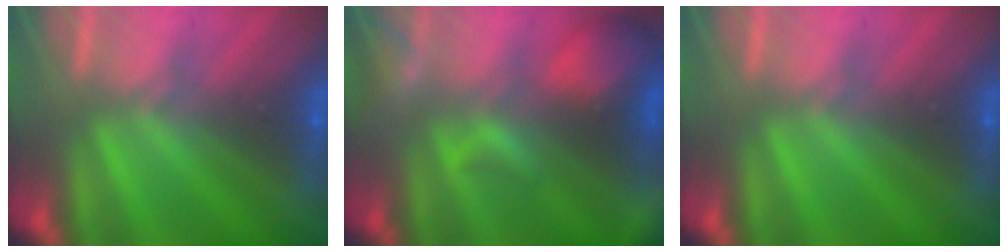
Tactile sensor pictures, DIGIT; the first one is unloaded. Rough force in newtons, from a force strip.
{"total": 7.7}
{"total": 0.0}